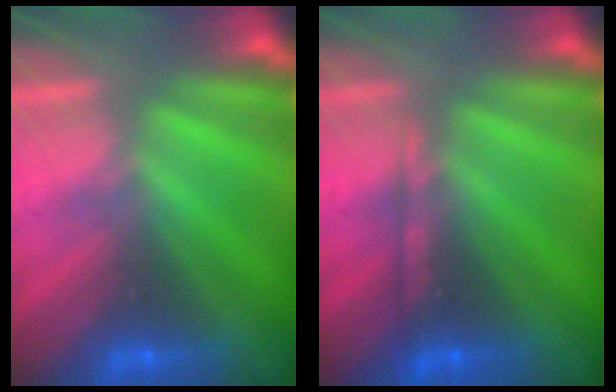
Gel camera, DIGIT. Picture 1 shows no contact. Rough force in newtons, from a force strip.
{"total": 2.2}